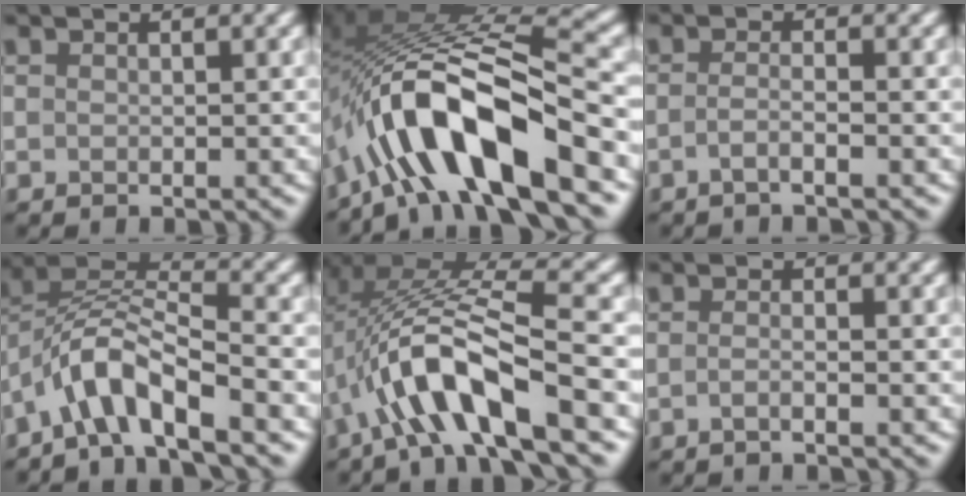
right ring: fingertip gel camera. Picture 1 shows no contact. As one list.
[{"total": 11.5, "force": [-6.0, 3.1, 9.3], "torque": [-0.158, 0.020, -0.112]}, {"total": 1.1, "force": [-0.7, -0.1, 0.9], "torque": [-0.024, 0.002, -0.018]}, {"total": 6.3, "force": [-4.0, 1.4, 4.6], "torque": [-0.086, 0.015, -0.087]}, {"total": 9.3, "force": [-2.9, 2.6, 8.4], "torque": [-0.164, 0.020, -0.058]}, {"total": 0.8, "force": [-0.5, -0.2, 0.6], "torque": [-0.018, 0.001, -0.012]}]